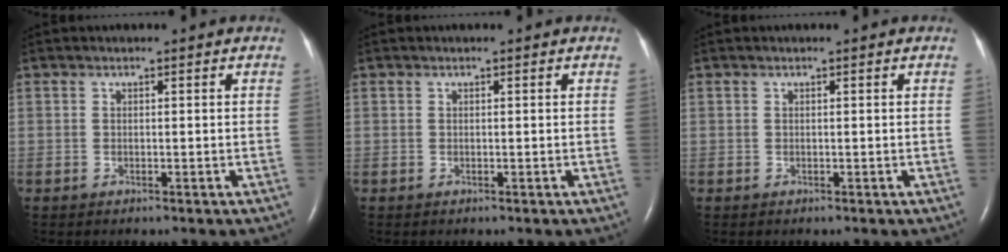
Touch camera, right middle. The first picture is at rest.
{"total": 0.0}
{"total": 0.0}